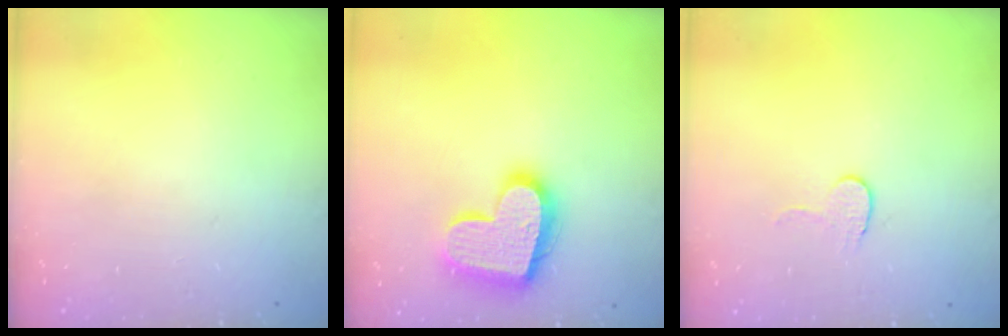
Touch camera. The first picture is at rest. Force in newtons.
{"total": 18.0, "press": 18.0, "slide": 1.1}
{"total": 6.2, "press": 6.2, "slide": 0.5}